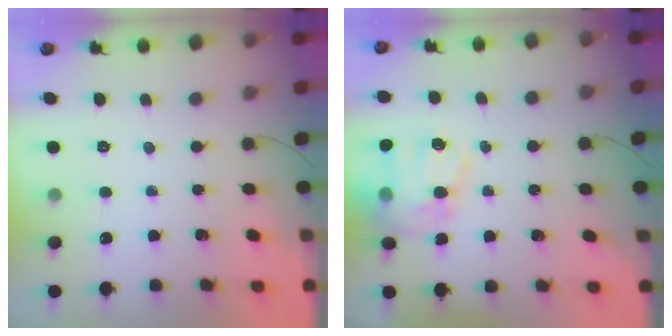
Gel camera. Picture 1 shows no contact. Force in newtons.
{"total": 18.1, "press": 17.7, "slide": 3.9}